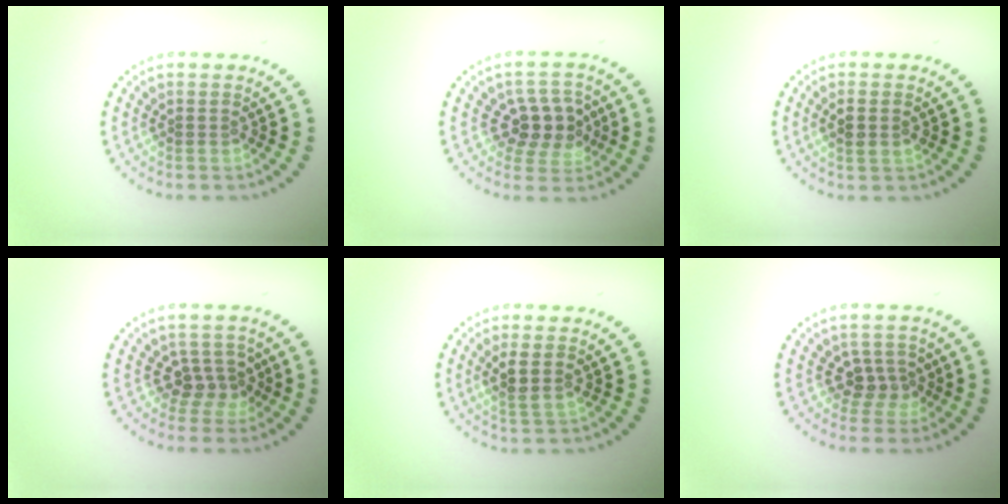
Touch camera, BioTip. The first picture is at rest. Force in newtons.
{"total": 3.7, "press": 3.5, "slide": 1.3}
{"total": 1.8, "press": 1.7, "slide": 0.6}
{"total": 2.6, "press": 2.0, "slide": 1.7}
{"total": 2.1, "press": 1.9, "slide": 0.9}
{"total": 2.4, "press": 2.1, "slide": 1.0}